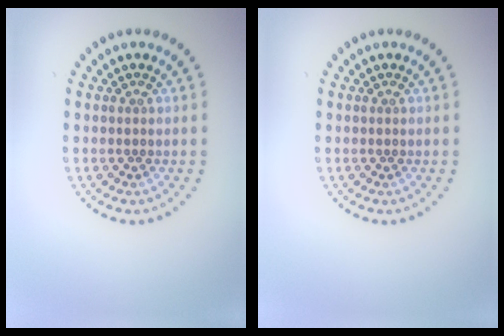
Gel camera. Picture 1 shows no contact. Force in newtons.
{"total": 0.0}